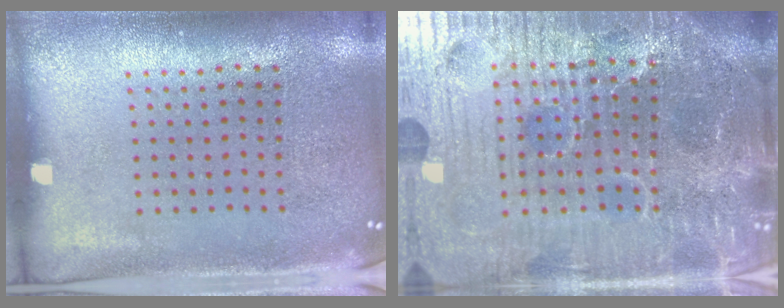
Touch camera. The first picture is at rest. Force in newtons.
{"total": 7.2, "press": 6.5, "slide": 3.2}